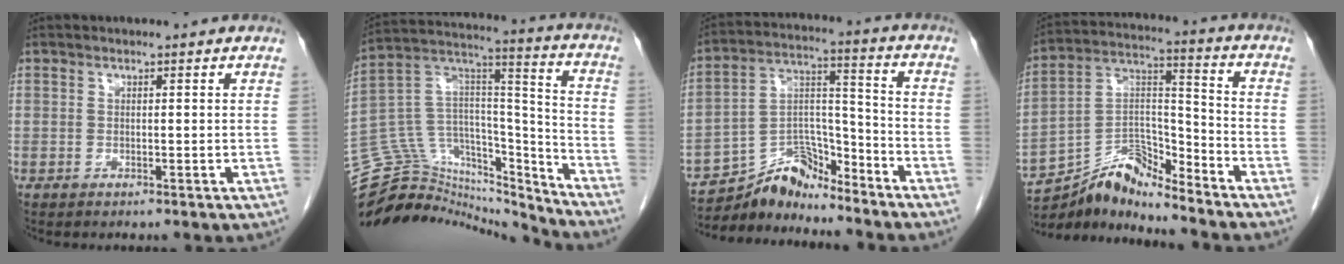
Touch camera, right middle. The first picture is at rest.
{"total": 25.4, "force": [-24.1, 6.6, 4.4], "torque": [-0.118, 0.057, -0.382]}
{"total": 9.8, "force": [-9.5, 2.1, 1.0], "torque": [-0.018, 0.034, -0.179]}
{"total": 11.2, "force": [-11.1, 0.4, 1.9], "torque": [-0.036, 0.039, -0.209]}